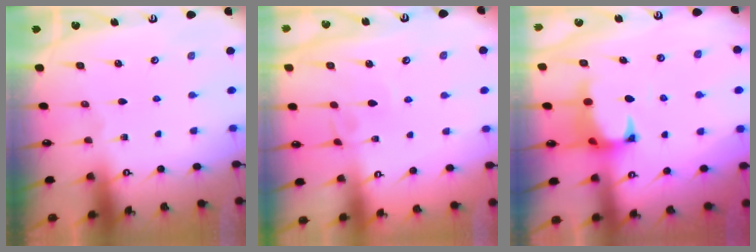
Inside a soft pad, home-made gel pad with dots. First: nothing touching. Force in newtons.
{"total": 3.4, "press": 3.4, "slide": 0.2}
{"total": 1.0, "press": 0.1, "slide": 1.0}